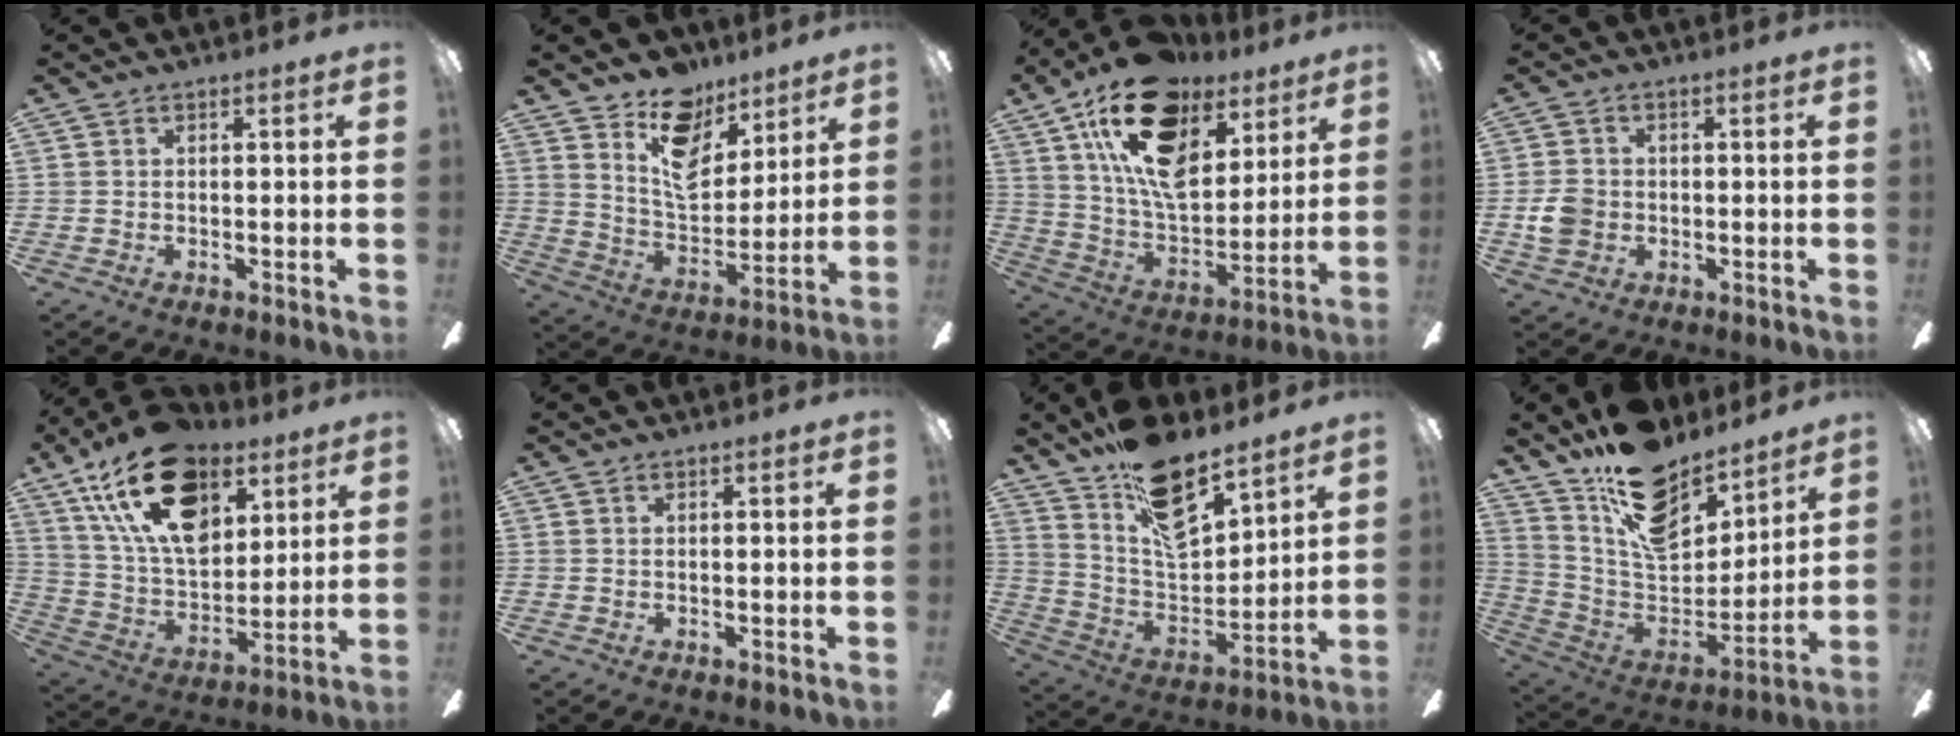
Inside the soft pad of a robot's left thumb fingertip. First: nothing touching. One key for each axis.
{"total": 14.4, "fx": 9.8, "fy": 8.4, "fz": 6.4, "tx": -0.096, "ty": -0.059, "tz": 0.183}
{"total": 22.4, "fx": 12.7, "fy": 12.1, "fz": 13.9, "tx": -0.252, "ty": -0.060, "tz": 0.223}
{"total": 5.5, "fx": -0.7, "fy": 4.6, "fz": 2.9, "tx": -0.056, "ty": 0.007, "tz": -0.013}
{"total": 23.8, "fx": 12.4, "fy": 14.1, "fz": 14.6, "tx": -0.261, "ty": -0.051, "tz": 0.220}
{"total": 0.0}
{"total": 17.2, "fx": 12.9, "fy": 7.1, "fz": 8.8, "tx": -0.155, "ty": -0.089, "tz": 0.233}
{"total": 17.4, "fx": 12.8, "fy": 8.9, "fz": 7.9, "tx": -0.137, "ty": -0.092, "tz": 0.230}